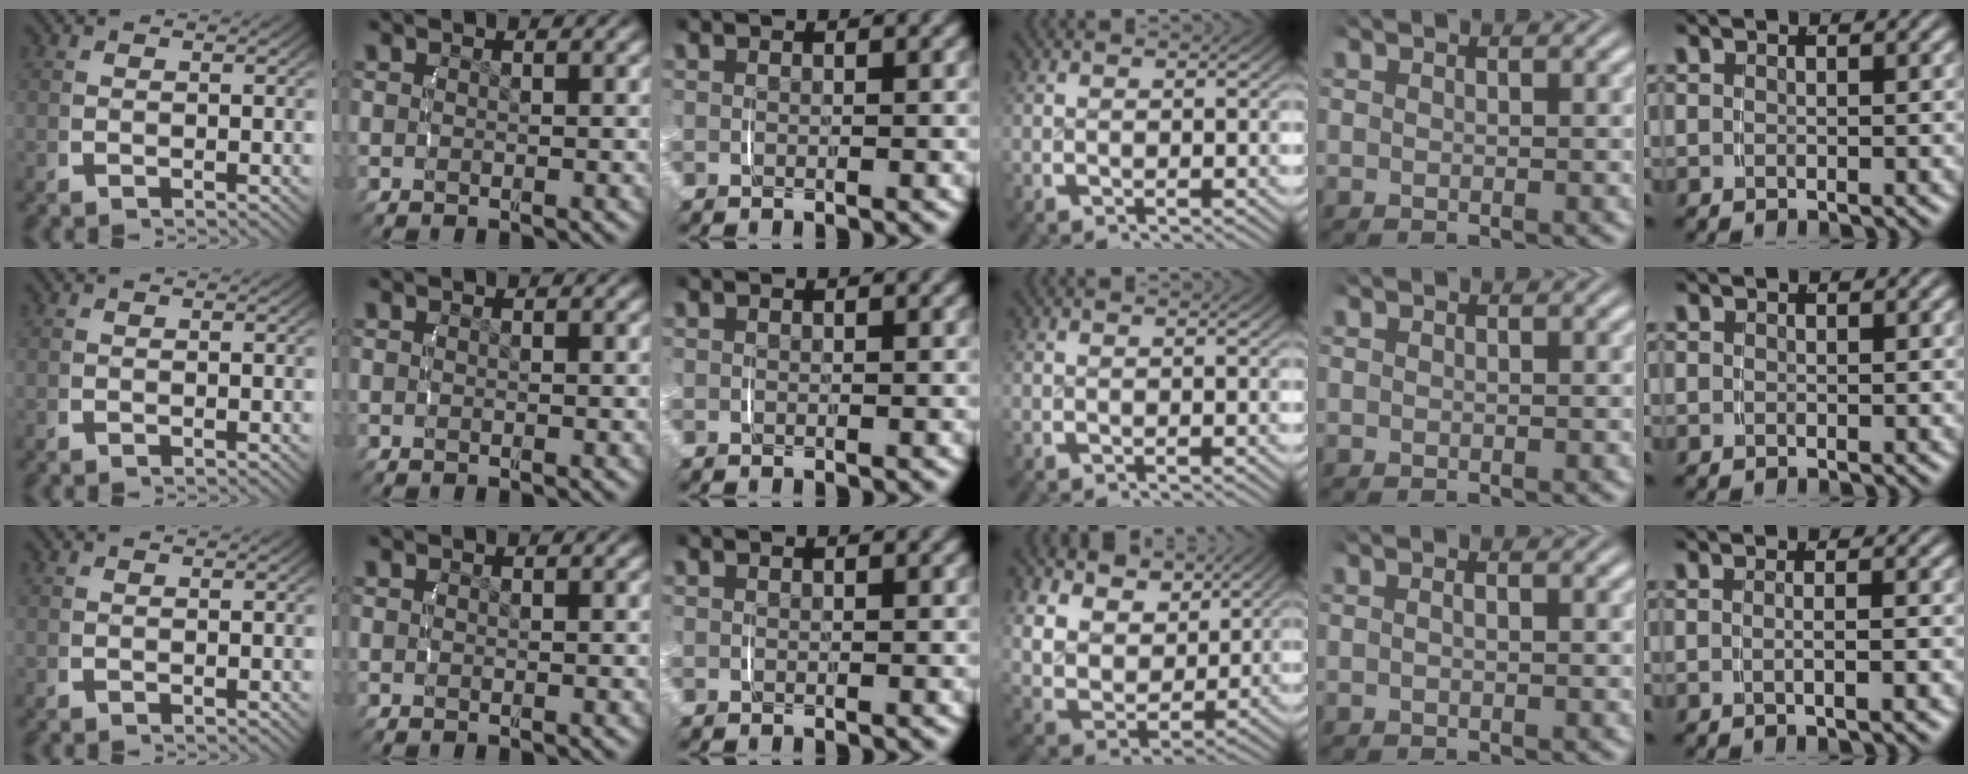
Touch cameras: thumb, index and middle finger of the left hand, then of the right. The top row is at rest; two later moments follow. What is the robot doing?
{"motion": "lift_and_place", "object": "napkin"}